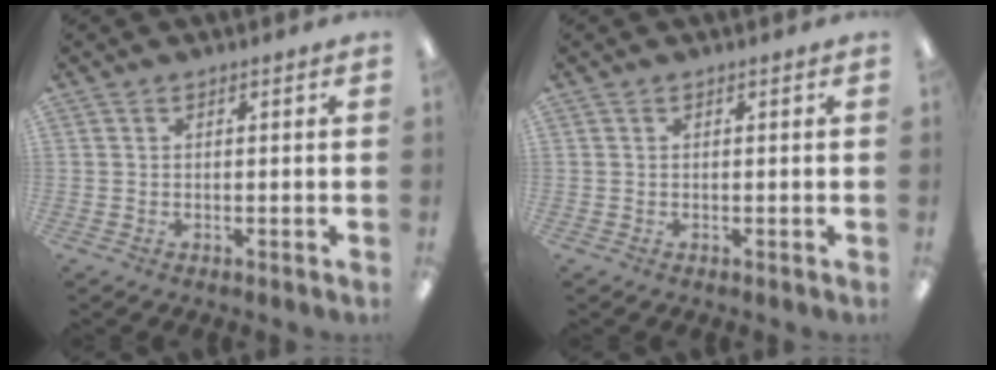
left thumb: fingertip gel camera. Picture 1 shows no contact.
{"total": 0.0}